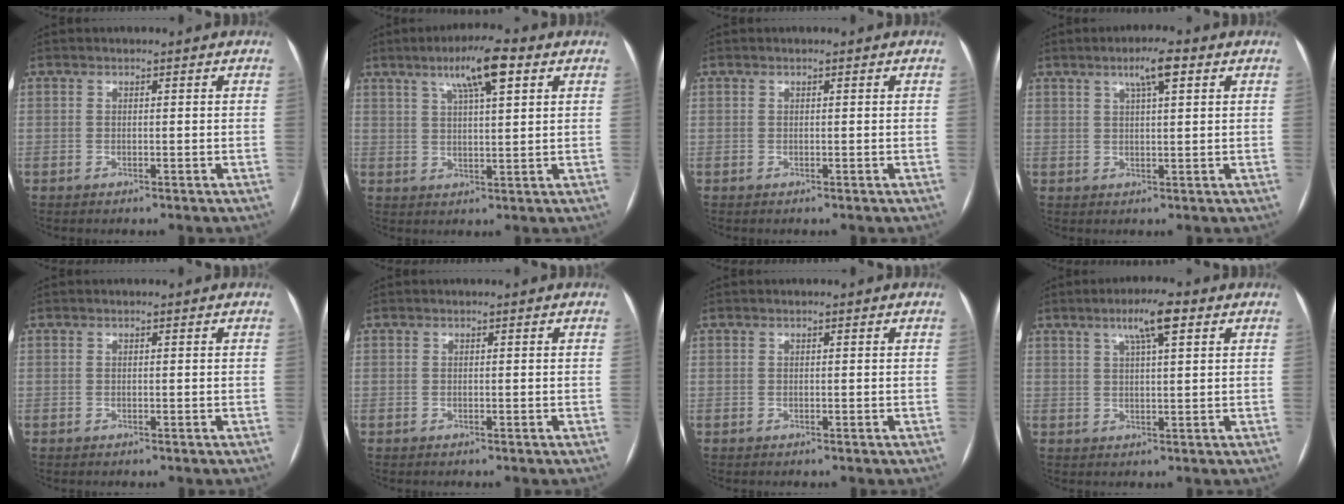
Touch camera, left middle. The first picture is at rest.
{"total": 8.3, "force": [4.3, 1.1, 6.9], "torque": [-0.123, 0.016, 0.070]}
{"total": 0.0}
{"total": 4.5, "force": [2.3, 0.5, 3.9], "torque": [-0.068, 0.009, 0.039]}
{"total": 0.0}
{"total": 0.0}
{"total": 0.0}
{"total": 5.8, "force": [3.1, 0.6, 4.9], "torque": [-0.087, 0.012, 0.051]}